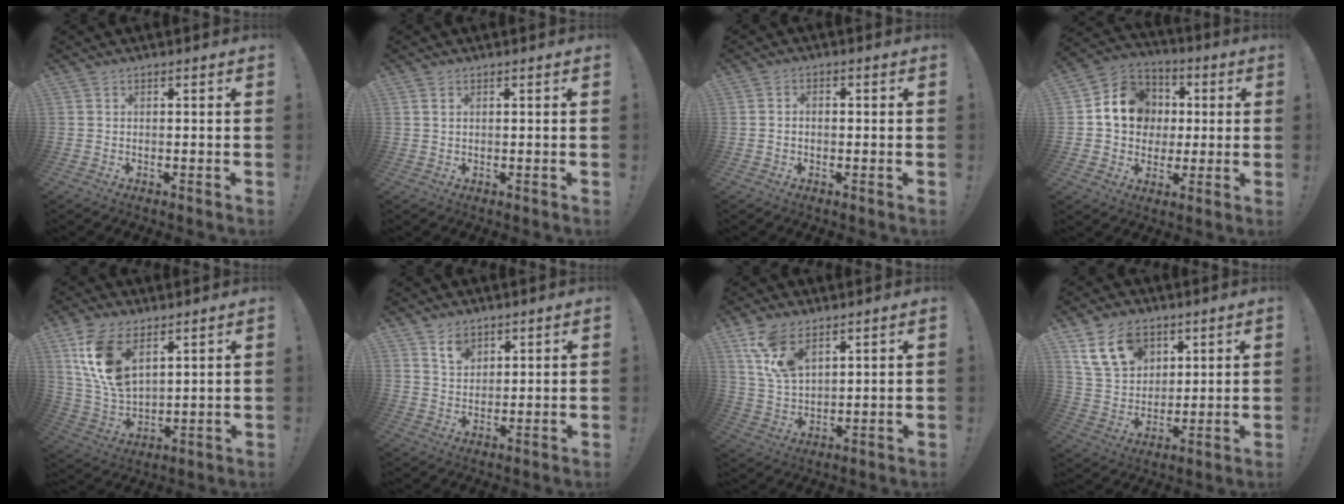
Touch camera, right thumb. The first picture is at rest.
{"total": 1.2, "force": [0.6, 0.7, 0.8], "torque": [-0.014, 0.000, 0.010]}
{"total": 2.0, "force": [-0.9, 1.3, 1.2], "torque": [-0.019, 0.008, -0.018]}
{"total": 14.6, "force": [2.3, 12.9, 6.4], "torque": [-0.089, 0.007, 0.059]}
{"total": 13.6, "force": [7.2, 7.7, 8.6], "torque": [-0.177, -0.030, 0.139]}
{"total": 5.9, "force": [4.2, 3.6, 2.1], "torque": [-0.033, -0.020, 0.077]}
{"total": 11.2, "force": [6.9, 5.9, 6.6], "torque": [-0.133, -0.024, 0.132]}
{"total": 14.8, "force": [8.0, 10.3, 7.0], "torque": [-0.126, -0.028, 0.157]}